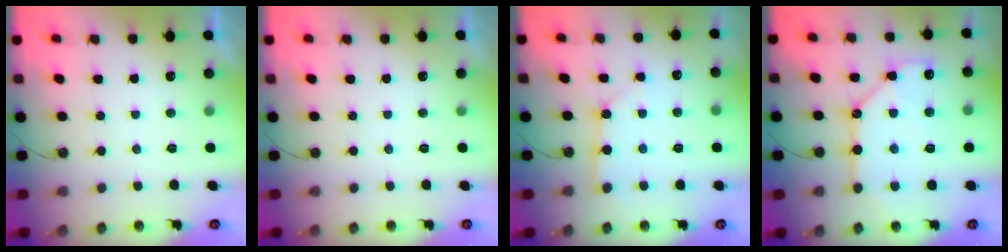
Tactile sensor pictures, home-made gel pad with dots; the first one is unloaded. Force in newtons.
{"total": 0.0}
{"total": 2.4, "press": 2.4, "slide": 0.3}
{"total": 11.8, "press": 11.7, "slide": 1.1}